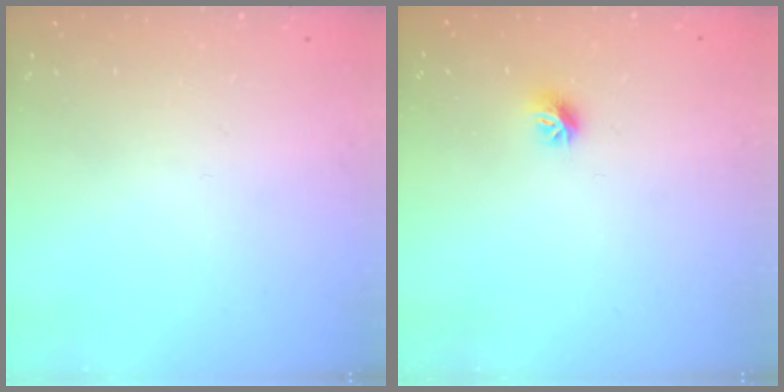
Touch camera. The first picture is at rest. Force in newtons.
{"total": 7.4, "press": 7.4, "slide": 0.7}